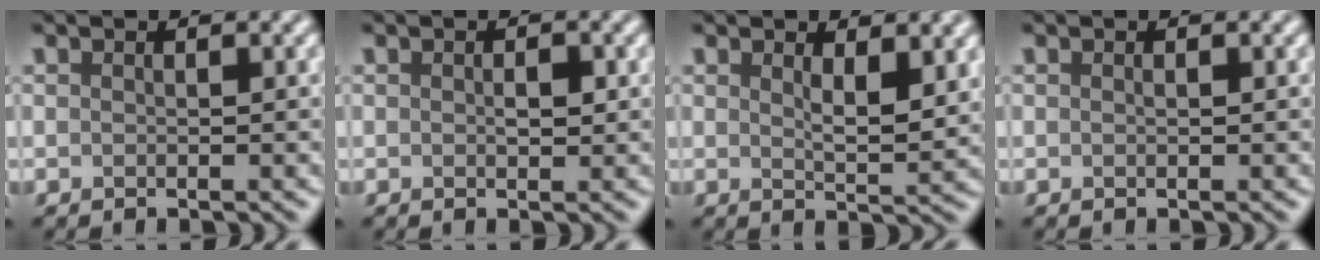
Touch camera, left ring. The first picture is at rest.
{"total": 1.2, "force": [0.1, 0.6, 1.0], "torque": [-0.012, -0.001, 0.001]}
{"total": 2.8, "force": [1.3, 0.8, 2.4], "torque": [-0.040, -0.008, 0.026]}
{"total": 0.0}